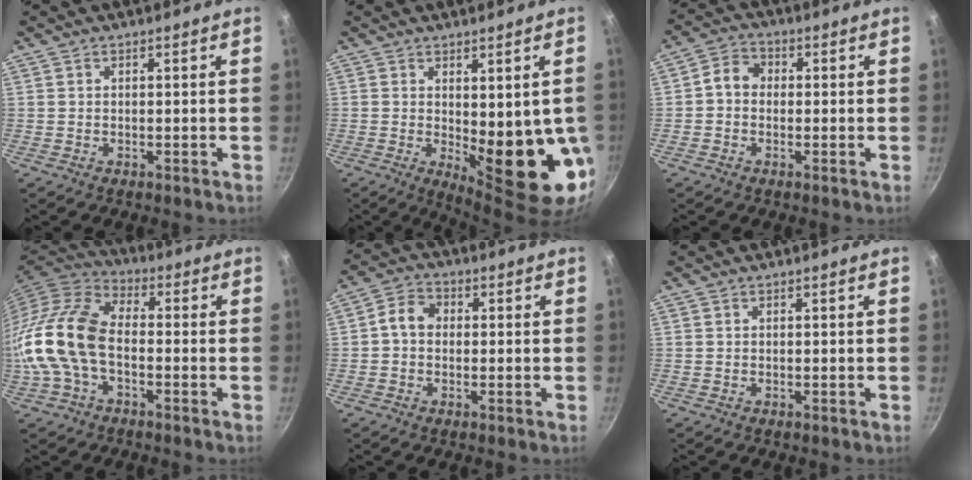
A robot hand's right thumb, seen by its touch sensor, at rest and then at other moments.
{"total": 14.2, "force": [-1.0, 4.9, 13.3], "torque": [-0.155, -0.029, 0.005]}
{"total": 4.7, "force": [-0.1, 3.9, 2.7], "torque": [-0.034, 0.014, -0.018]}
{"total": 14.8, "force": [-2.9, 8.9, 11.5], "torque": [-0.217, 0.035, -0.071]}
{"total": 5.0, "force": [0.1, 4.0, 3.0], "torque": [-0.043, 0.015, -0.014]}
{"total": 0.0}